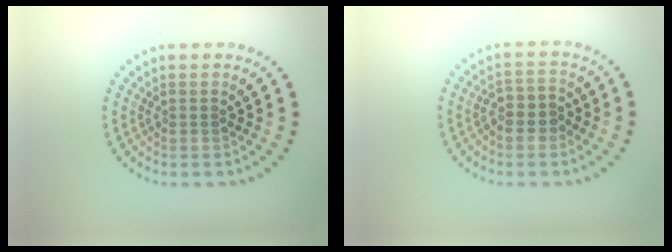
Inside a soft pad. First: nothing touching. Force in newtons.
{"total": 2.5, "press": 2.3, "slide": 0.9}